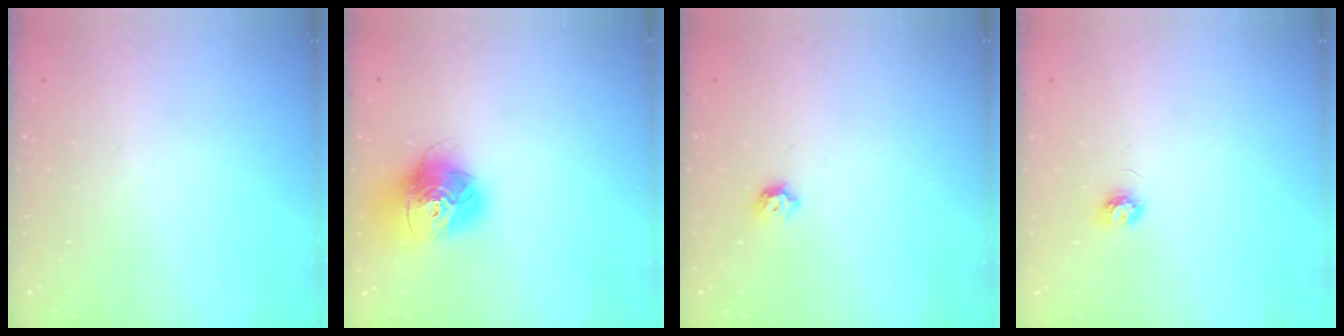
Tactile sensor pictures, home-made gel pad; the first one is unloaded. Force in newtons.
{"total": 15.3, "press": 15.2, "slide": 1.8}
{"total": 6.1, "press": 6.0, "slide": 1.1}
{"total": 3.5, "press": 3.4, "slide": 0.3}